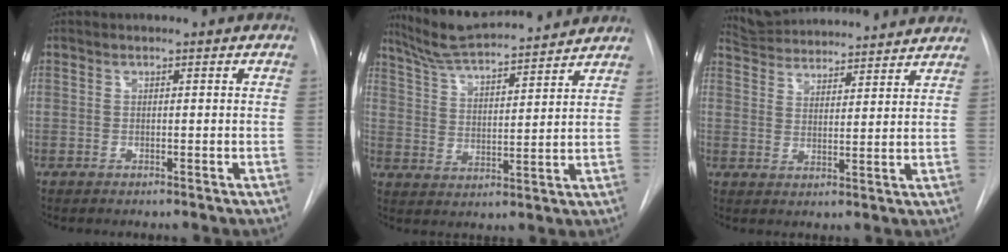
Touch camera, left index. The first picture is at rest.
{"total": 15.7, "force": [14.4, 1.1, 6.2], "torque": [-0.114, 0.015, 0.233]}
{"total": 17.7, "force": [16.9, 2.7, 4.8], "torque": [-0.089, 0.017, 0.239]}